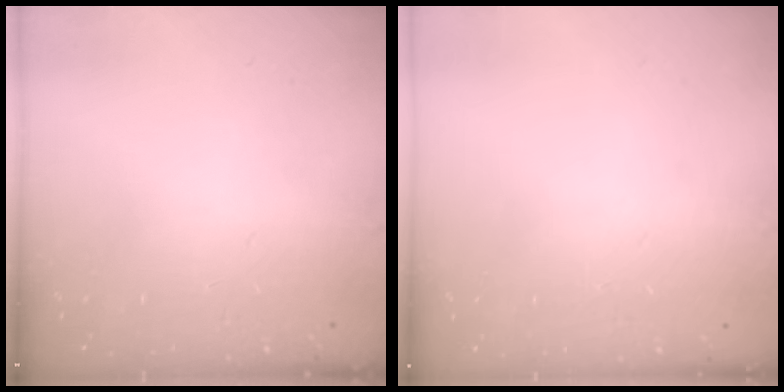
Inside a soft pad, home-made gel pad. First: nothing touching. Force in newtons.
{"total": 0.0}